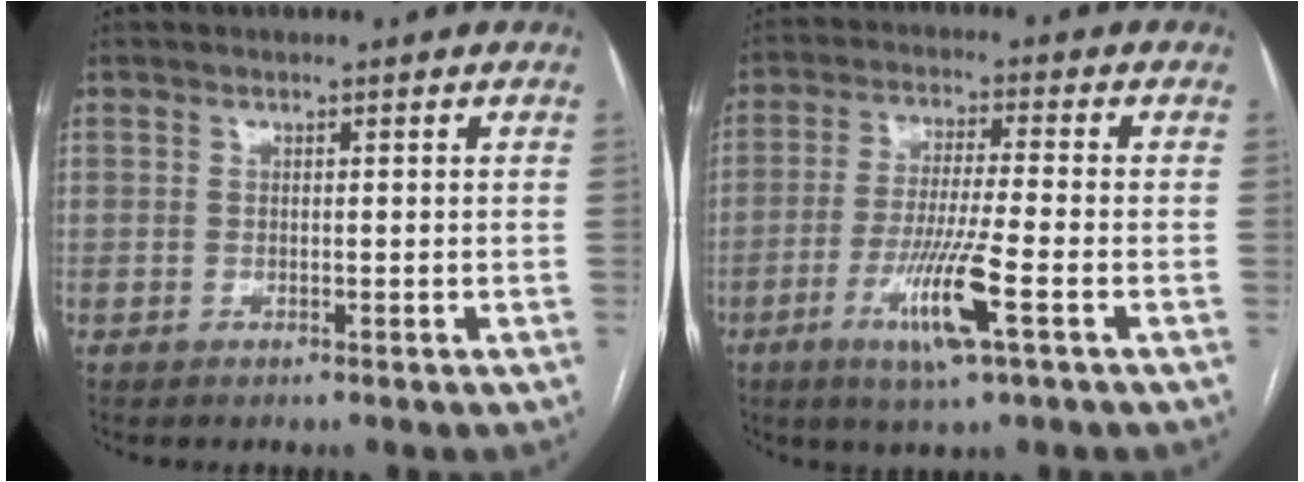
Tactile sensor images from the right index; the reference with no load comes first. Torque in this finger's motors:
{"motor_torque": [1.40, -0.33, 0.75, 0.17]}